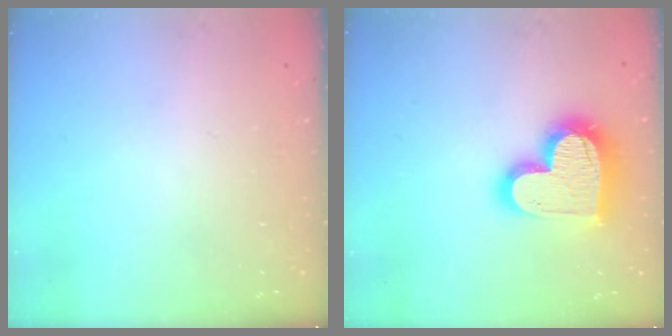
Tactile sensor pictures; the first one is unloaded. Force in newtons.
{"total": 19.1, "press": 19.0, "slide": 1.6}